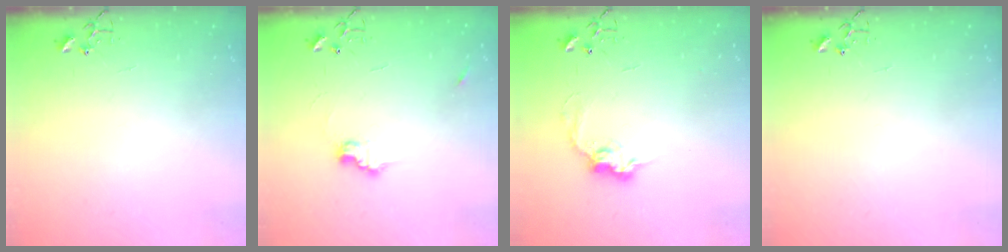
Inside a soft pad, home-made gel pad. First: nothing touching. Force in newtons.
{"total": 7.9, "press": 7.9, "slide": 0.4}
{"total": 10.0, "press": 10.0, "slide": 0.6}
{"total": 0.0}